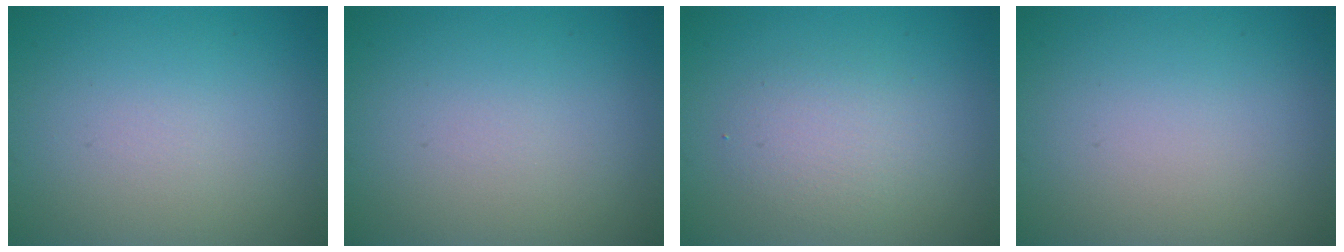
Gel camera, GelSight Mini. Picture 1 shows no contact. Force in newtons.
{"total": 0.0}
{"total": 2.4, "press": 2.4, "slide": 0.2}
{"total": 0.0}